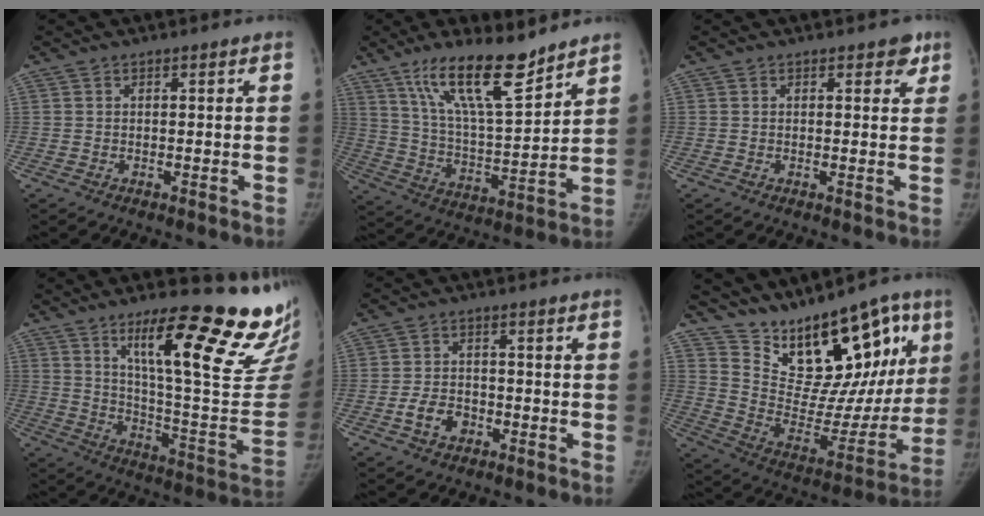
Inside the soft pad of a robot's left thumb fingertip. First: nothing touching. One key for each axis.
{"total": 16.4, "fx": 11.7, "fy": 4.0, "fz": 10.8, "tx": -0.167, "ty": -0.071, "tz": 0.218}
{"total": 2.6, "fx": 1.6, "fy": 1.6, "fz": 1.3, "tx": 0.010, "ty": -0.004, "tz": 0.015}
{"total": 28.8, "fx": 20.0, "fy": 5.2, "fz": 20.0, "tx": -0.236, "ty": -0.124, "tz": 0.287}
{"total": 4.9, "fx": -2.1, "fy": 3.5, "fz": 2.7, "tx": -0.041, "ty": 0.019, "tz": -0.035}
{"total": 22.3, "fx": 14.1, "fy": 10.3, "fz": 13.9, "tx": -0.134, "ty": -0.066, "tz": 0.233}